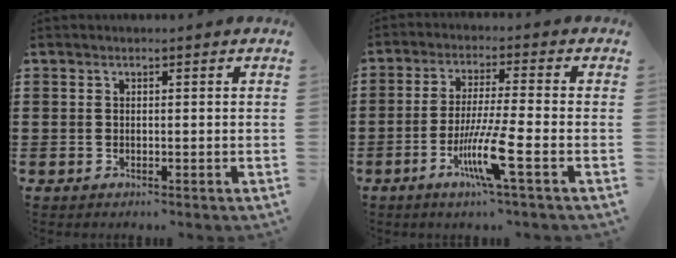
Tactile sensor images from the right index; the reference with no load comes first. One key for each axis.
{"total": 8.3, "fx": -3.7, "fy": 0.1, "fz": 7.5, "tx": -0.148, "ty": -0.015, "tz": -0.071}